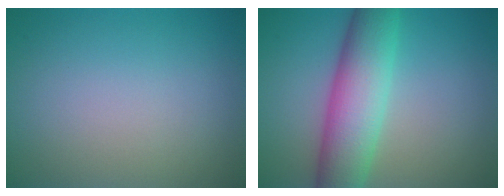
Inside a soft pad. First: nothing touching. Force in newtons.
{"total": 7.7, "press": 7.7, "slide": 0.3}